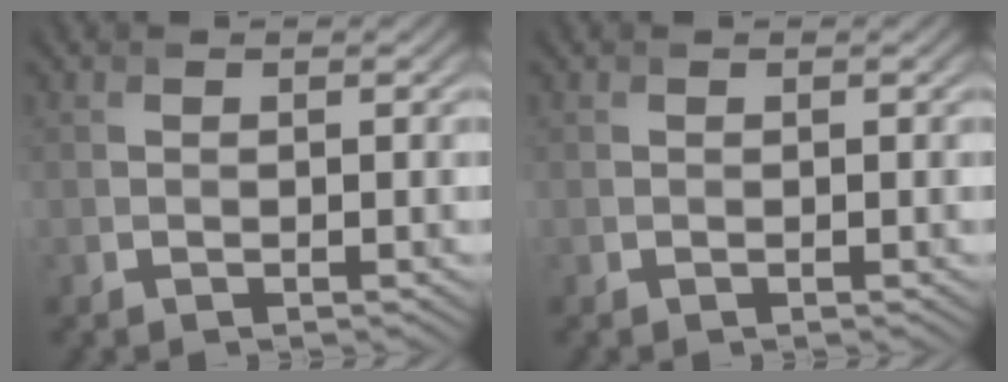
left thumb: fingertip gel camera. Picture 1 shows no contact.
{"total": 0.0}